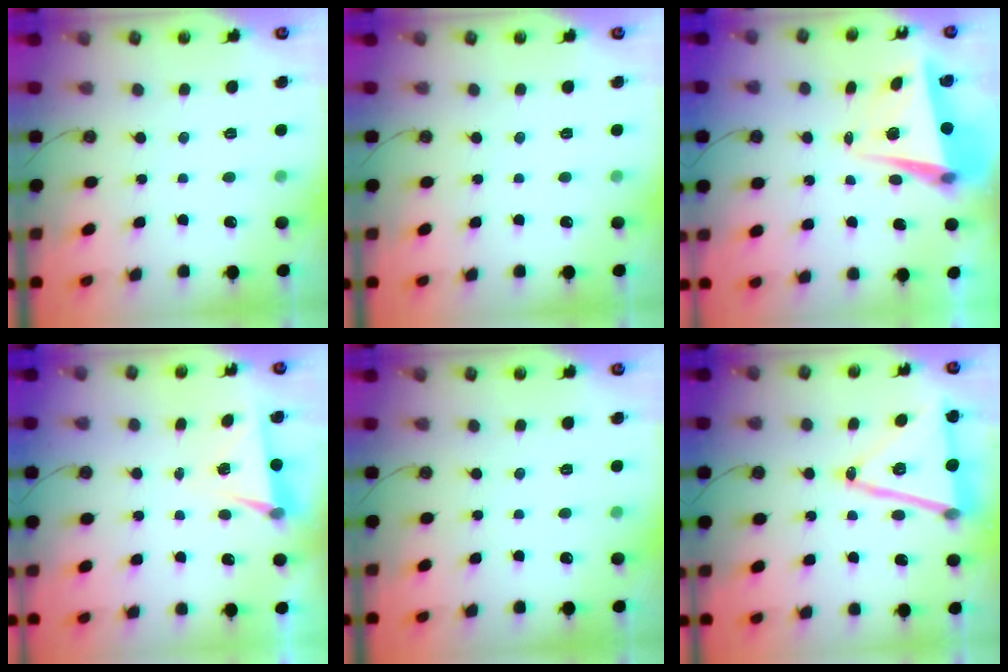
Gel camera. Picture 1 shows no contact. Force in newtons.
{"total": 0.0}
{"total": 6.3, "press": 6.2, "slide": 0.9}
{"total": 5.0, "press": 2.3, "slide": 4.4}
{"total": 0.0}
{"total": 16.9, "press": 16.5, "slide": 3.8}